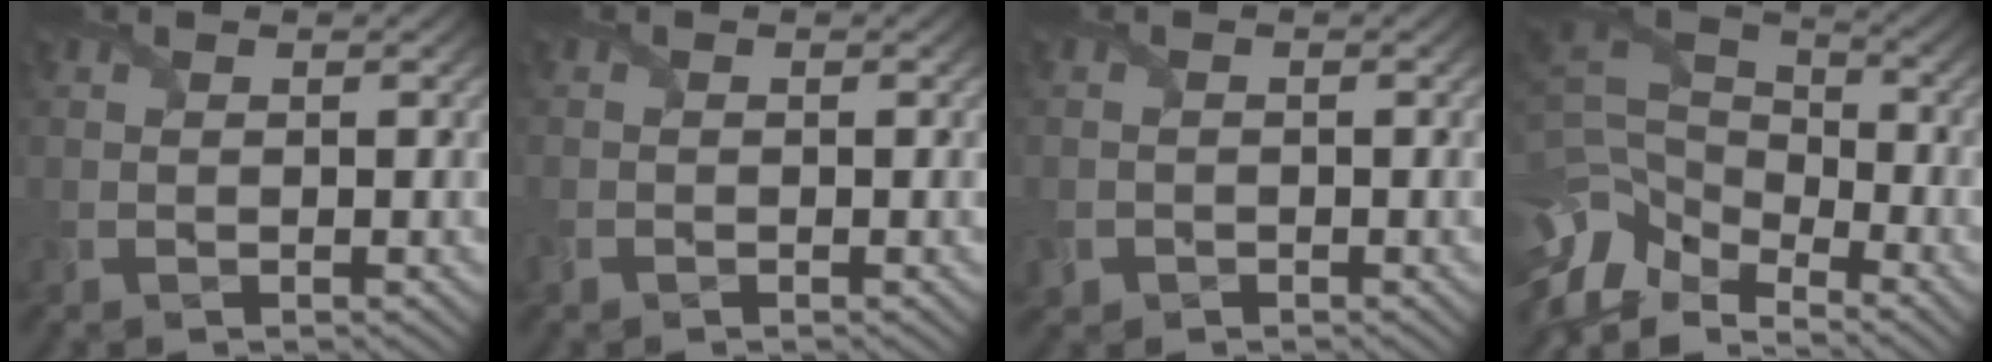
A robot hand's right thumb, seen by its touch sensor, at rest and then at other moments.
{"total": 0.6, "force": [-0.4, 0.4, -0.1], "torque": [0.005, -0.001, -0.011]}
{"total": 1.6, "force": [-0.7, 1.4, 0.0], "torque": [0.004, -0.009, -0.016]}
{"total": 10.1, "force": [-5.2, 5.8, 6.5], "torque": [-0.172, -0.001, -0.110]}